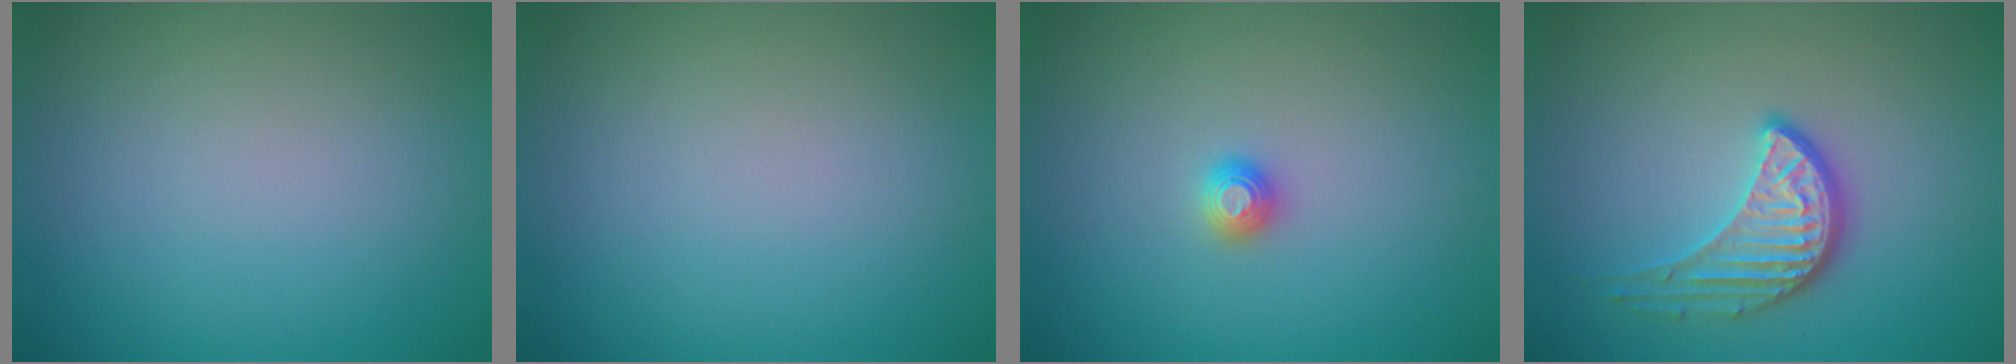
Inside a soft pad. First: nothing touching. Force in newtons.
{"total": 0.0}
{"total": 1.2, "press": 1.1, "slide": 0.3}
{"total": 3.7, "press": 3.0, "slide": 2.2}